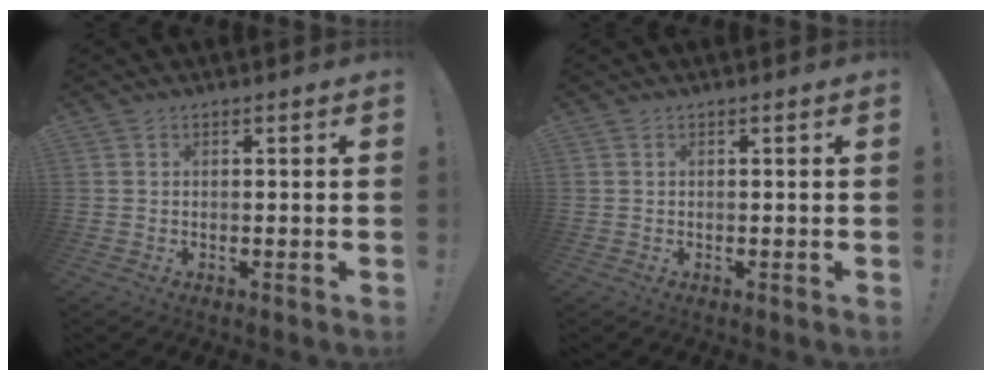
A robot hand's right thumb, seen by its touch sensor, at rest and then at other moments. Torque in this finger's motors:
{"motor_torque": [-0.06, 0.08, 0.09, -0.10, -0.05]}